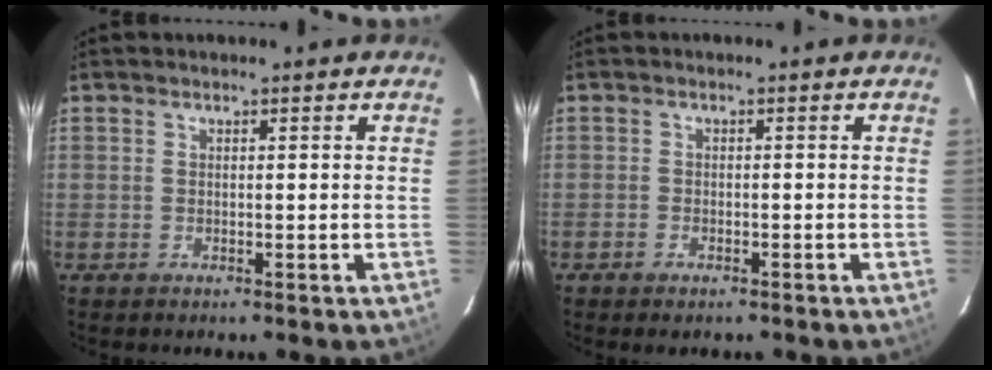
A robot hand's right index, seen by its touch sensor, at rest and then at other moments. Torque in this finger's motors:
{"motor_torque": [0.13, -0.02, 0.06, 0.00]}